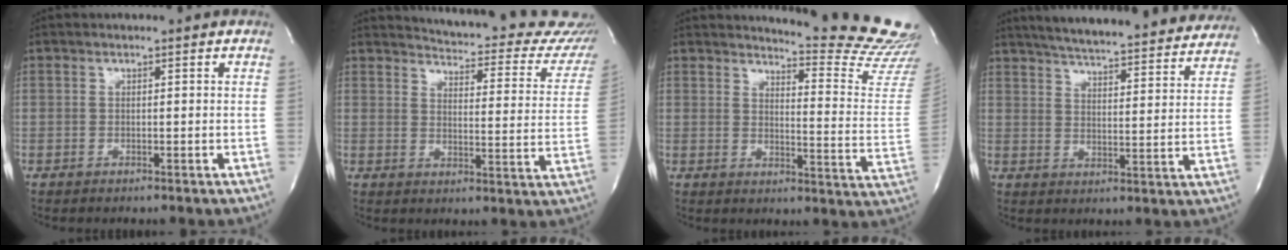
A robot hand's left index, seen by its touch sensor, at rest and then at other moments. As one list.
[{"total": 23.7, "force": [22.4, 4.3, 6.6], "torque": [-0.079, -0.111, 0.240]}, {"total": 16.3, "force": [15.9, -1.5, 3.2], "torque": [-0.046, -0.164, 0.169]}, {"total": 28.8, "force": [26.2, 4.2, 11.3], "torque": [-0.183, -0.046, 0.322]}]